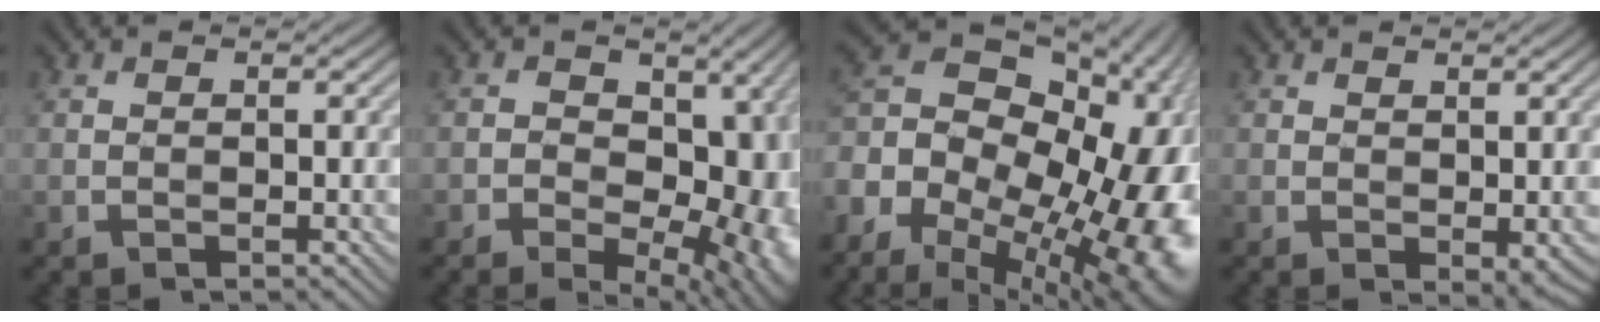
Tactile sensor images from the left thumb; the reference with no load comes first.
{"total": 16.3, "force": [-4.2, 10.5, 11.8], "torque": [-0.120, 0.001, -0.029]}
{"total": 23.2, "force": [-9.2, 15.4, 14.7], "torque": [-0.261, -0.024, -0.121]}
{"total": 1.3, "force": [0.5, 0.5, 1.0], "torque": [-0.019, -0.004, 0.014]}